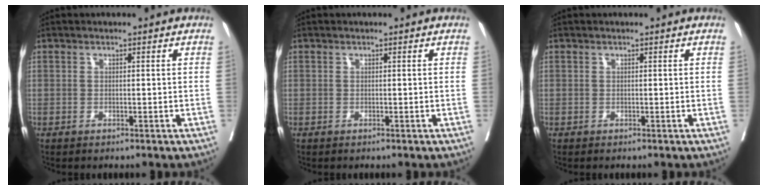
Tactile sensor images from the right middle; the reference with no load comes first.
{"total": 0.0}
{"total": 0.0}